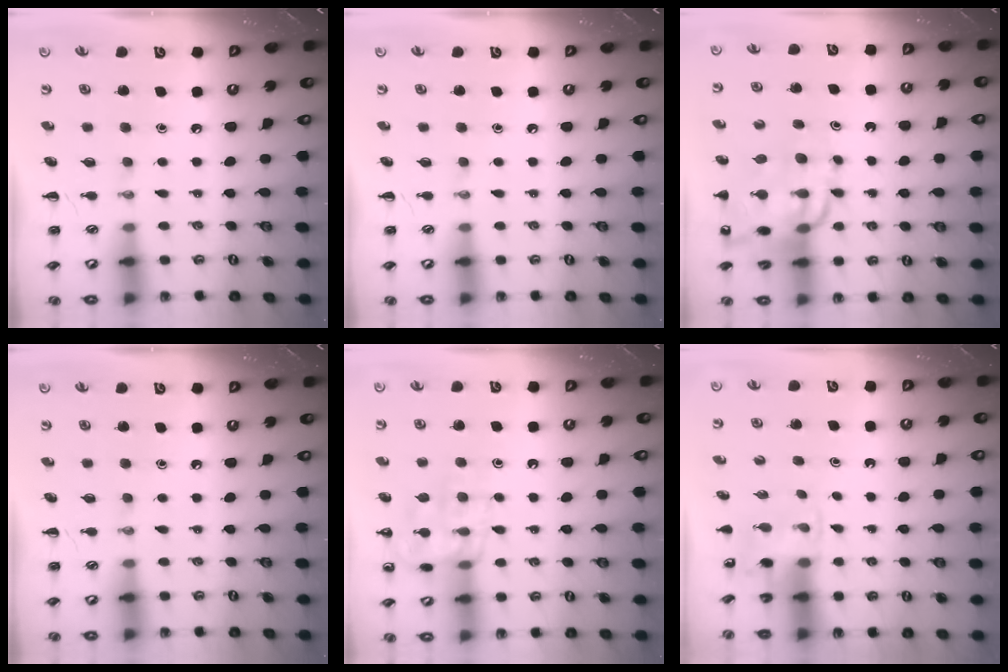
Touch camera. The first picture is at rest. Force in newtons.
{"total": 0.0}
{"total": 14.9, "press": 14.3, "slide": 4.1}
{"total": 0.0}
{"total": 13.6, "press": 13.5, "slide": 1.1}
{"total": 2.6, "press": 2.5, "slide": 0.9}